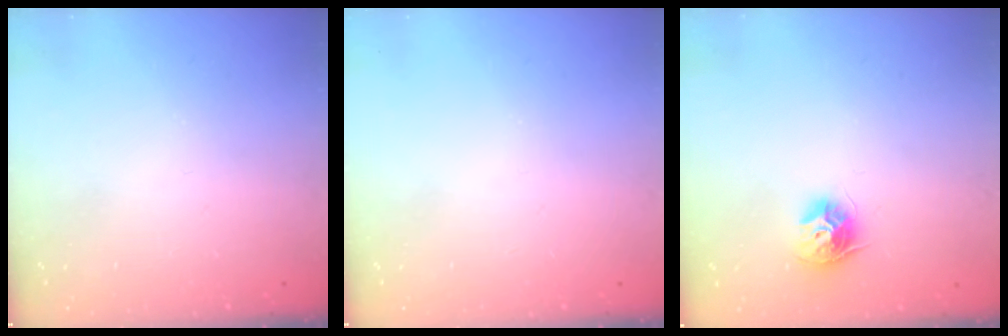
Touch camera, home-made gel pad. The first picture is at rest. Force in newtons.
{"total": 0.0}
{"total": 9.5, "press": 9.5, "slide": 0.3}